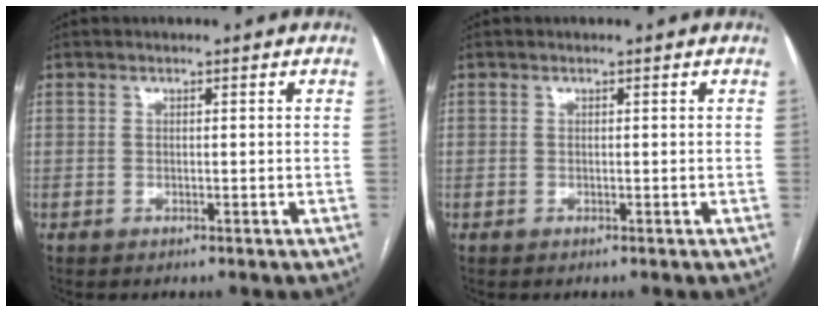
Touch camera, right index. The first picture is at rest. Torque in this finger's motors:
{"motor_torque": [-0.04, 0.04, 0.00, 0.01]}